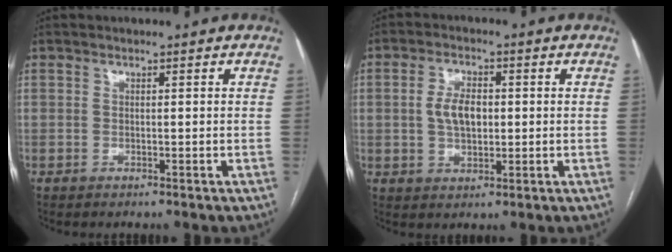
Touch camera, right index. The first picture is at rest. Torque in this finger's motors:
{"motor_torque": [0.27, 0.08, 0.14, 0.04]}